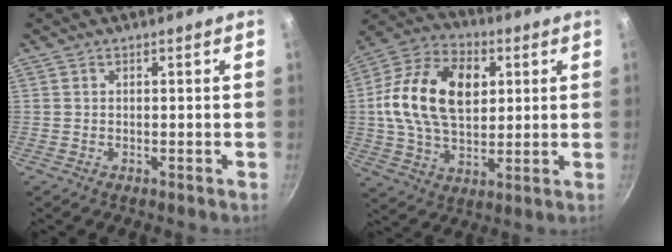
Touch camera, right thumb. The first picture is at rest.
{"total": 19.5, "force": [3.5, 12.6, 14.5], "torque": [-0.242, 0.011, 0.049]}